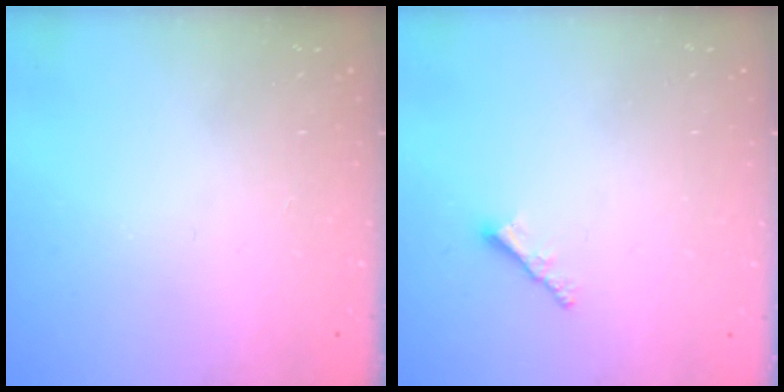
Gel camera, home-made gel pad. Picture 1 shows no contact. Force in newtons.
{"total": 1.9, "press": 1.9, "slide": 0.5}